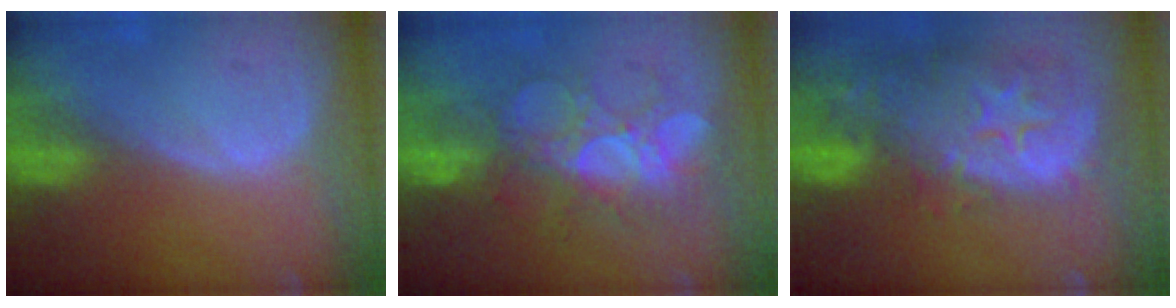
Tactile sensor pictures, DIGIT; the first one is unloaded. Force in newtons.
{"total": 8.5, "press": 8.3, "slide": 1.8}
{"total": 14.5, "press": 11.7, "slide": 8.5}